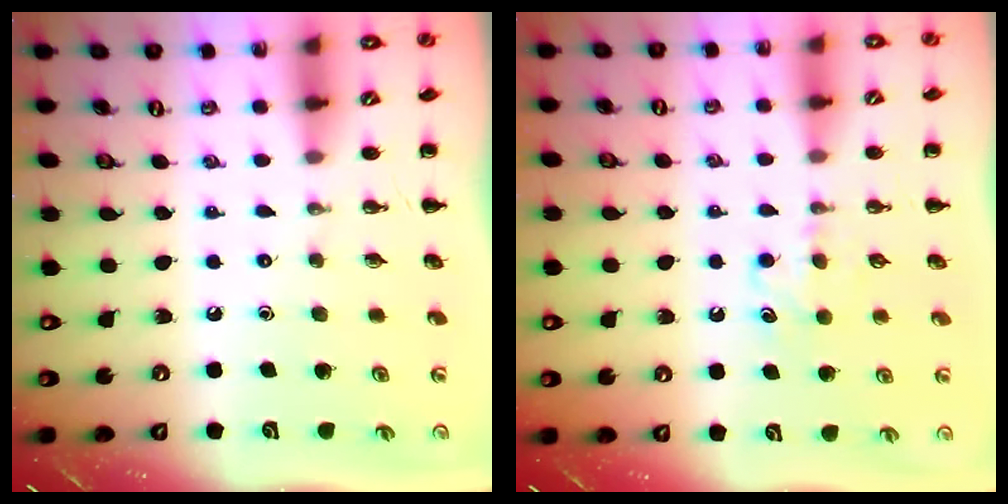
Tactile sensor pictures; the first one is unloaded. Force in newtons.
{"total": 5.6, "press": 5.4, "slide": 1.6}